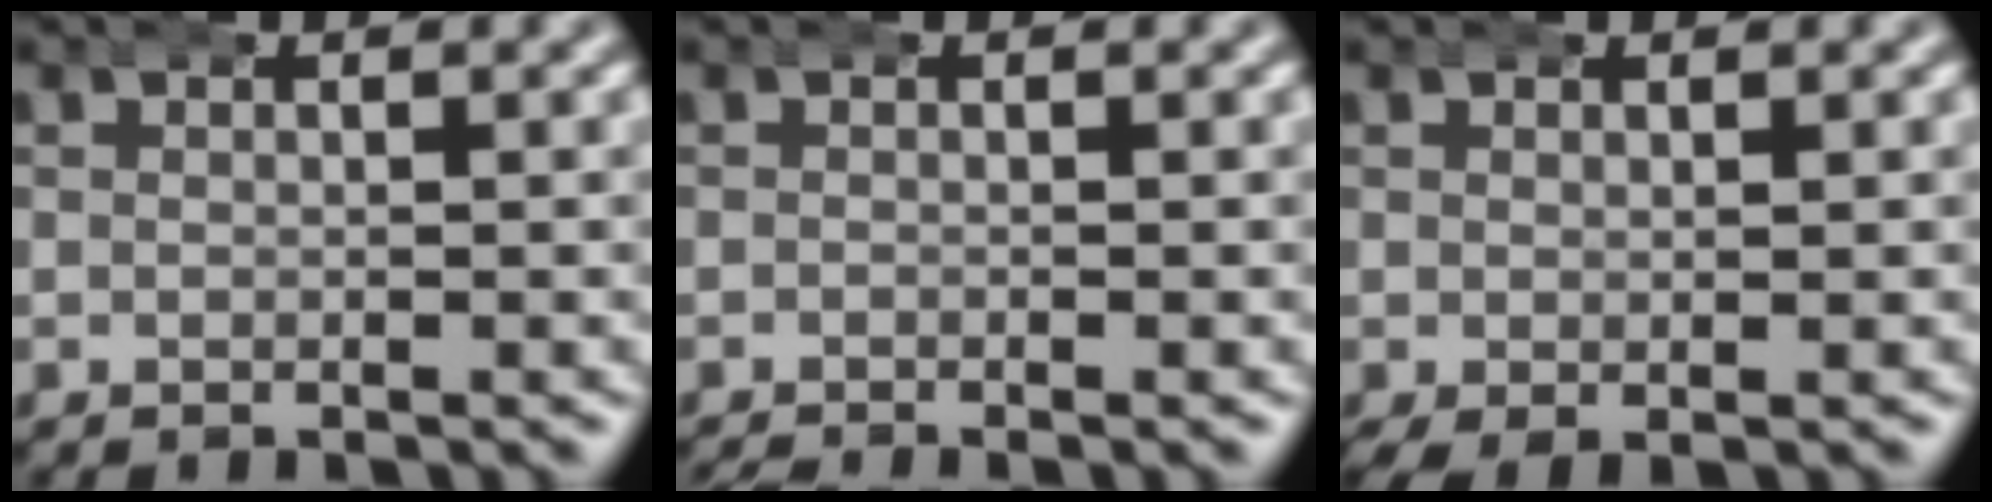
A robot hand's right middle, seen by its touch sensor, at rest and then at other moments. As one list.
[{"total": 1.1, "force": [-1.1, -0.1, 0.1], "torque": [-0.005, -0.009, -0.014]}, {"total": 1.7, "force": [-0.8, 0.7, 1.3], "torque": [-0.025, -0.015, -0.002]}]